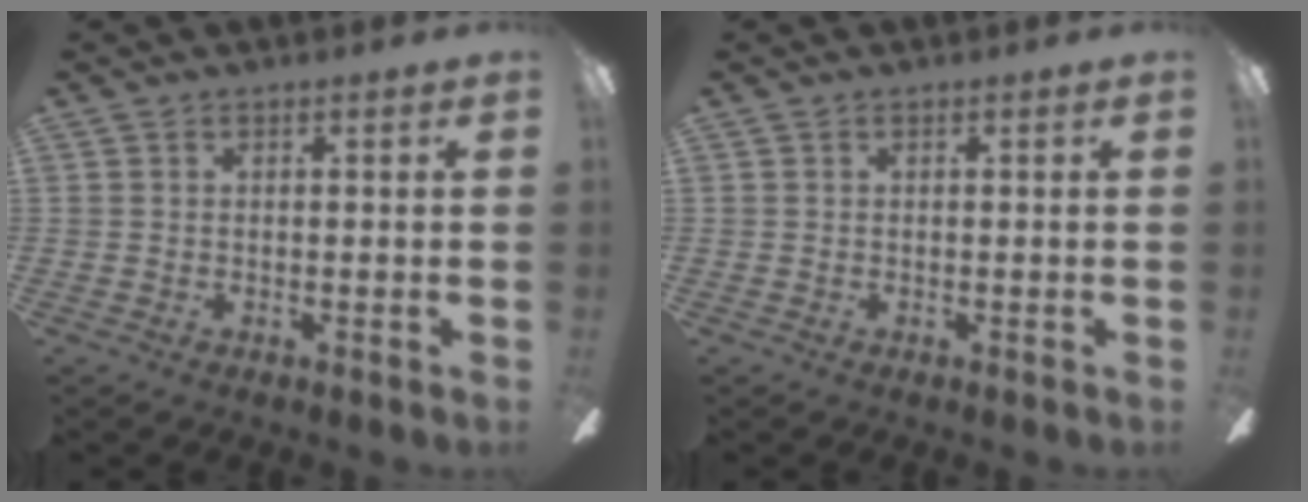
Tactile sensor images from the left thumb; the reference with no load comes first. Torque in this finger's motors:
{"motor_torque": [0.01, 0.00, -0.05, -0.01, 0.00]}